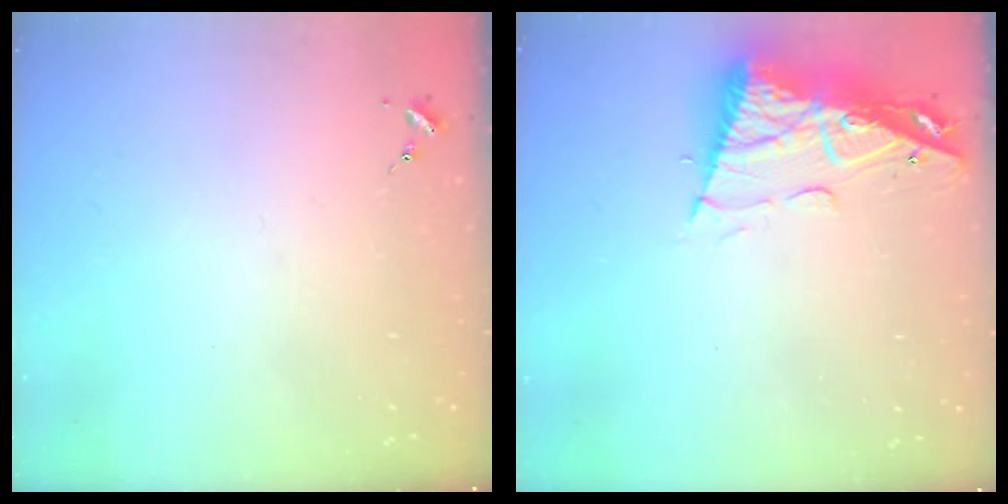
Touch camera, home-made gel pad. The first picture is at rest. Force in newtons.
{"total": 11.4, "press": 11.3, "slide": 1.2}